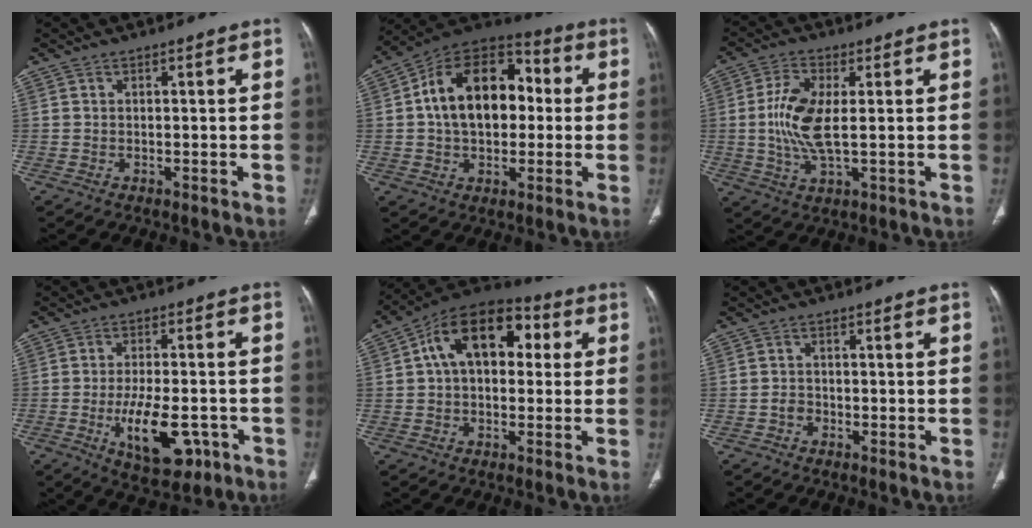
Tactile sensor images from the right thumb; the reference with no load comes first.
{"total": 19.0, "force": [1.7, 12.7, 14.1], "torque": [-0.197, 0.037, 0.021]}
{"total": 9.5, "force": [0.4, 3.9, 8.6], "torque": [-0.191, -0.006, 0.008]}
{"total": 11.9, "force": [-4.3, 5.6, 9.6], "torque": [-0.139, 0.009, -0.058]}
{"total": 16.1, "force": [3.4, 10.2, 11.9], "torque": [-0.155, 0.033, 0.045]}
{"total": 1.6, "force": [-0.8, 1.3, 0.6], "torque": [-0.002, 0.009, -0.018]}